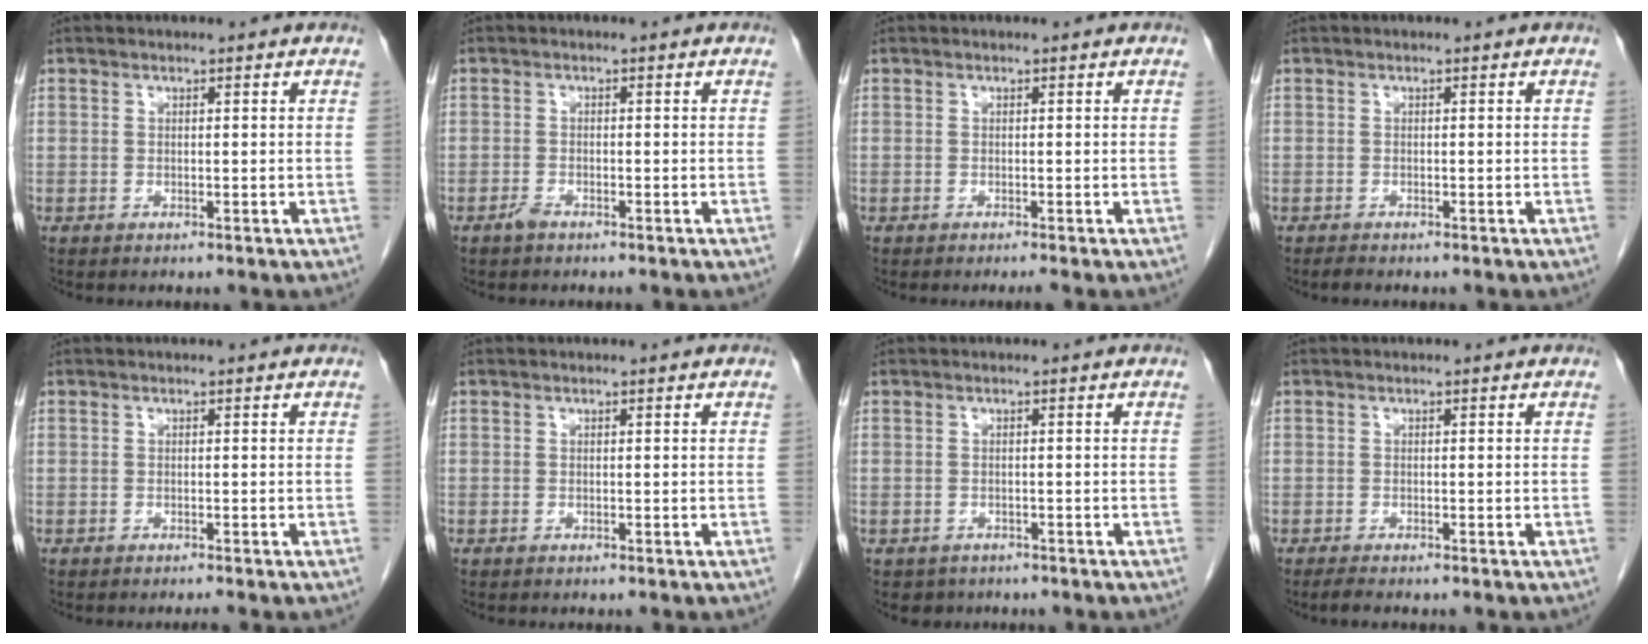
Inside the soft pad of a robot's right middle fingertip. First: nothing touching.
{"total": 1.2, "force": [-1.0, 0.3, 0.6], "torque": [-0.016, -0.001, -0.018]}
{"total": 0.9, "force": [-0.8, -0.3, 0.4], "torque": [-0.009, 0.000, -0.013]}
{"total": 0.7, "force": [-0.7, 0.1, 0.2], "torque": [-0.014, -0.004, -0.012]}
{"total": 0.7, "force": [-0.6, -0.4, 0.2], "torque": [-0.006, -0.001, -0.010]}
{"total": 0.0}
{"total": 2.3, "force": [-1.7, 1.6, 0.0], "torque": [-0.009, 0.003, -0.025]}
{"total": 1.1, "force": [-1.0, 0.0, 0.6], "torque": [-0.022, -0.006, -0.019]}